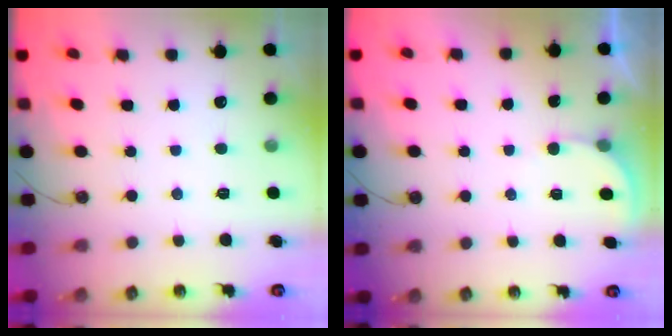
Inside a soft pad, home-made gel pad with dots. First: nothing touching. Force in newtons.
{"total": 2.7, "press": 2.7, "slide": 0.3}